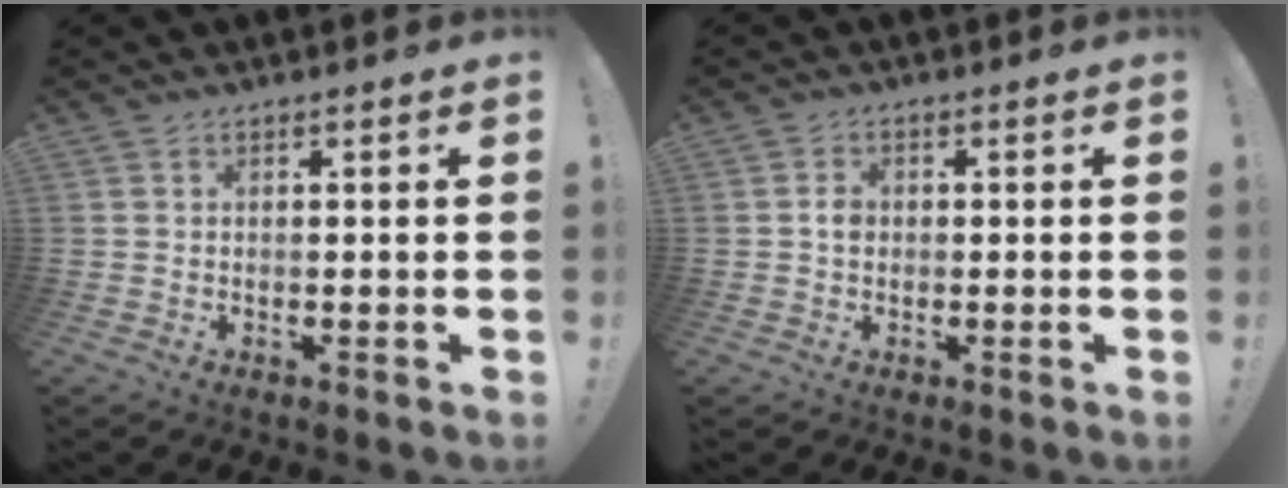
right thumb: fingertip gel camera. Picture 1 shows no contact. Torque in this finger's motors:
{"motor_torque": [0.16, 0.38, 0.37, -0.27, -0.02]}